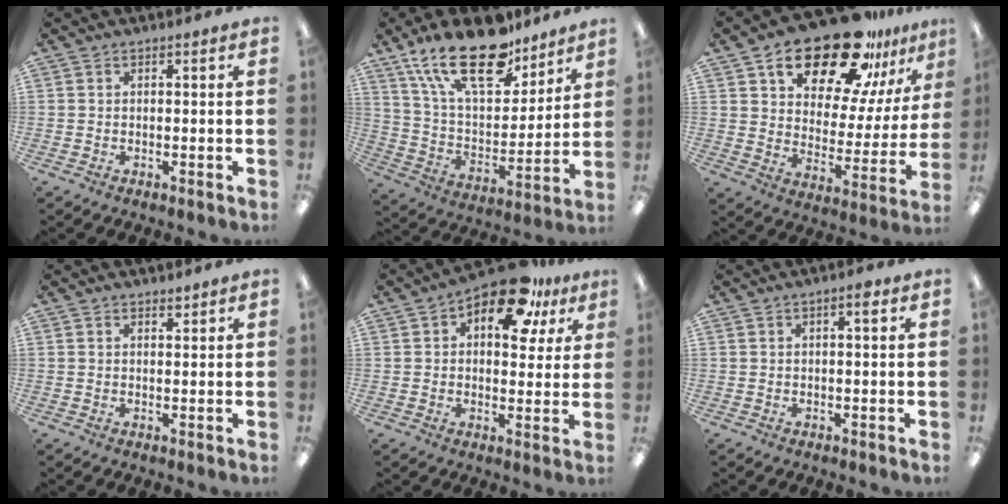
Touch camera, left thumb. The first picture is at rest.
{"total": 22.6, "force": [15.5, 10.0, 13.0], "torque": [-0.239, -0.083, 0.273]}
{"total": 23.1, "force": [17.1, 9.7, 12.2], "torque": [-0.198, -0.108, 0.292]}
{"total": 1.5, "force": [1.4, 0.4, 0.2], "torque": [0.003, -0.005, 0.024]}
{"total": 14.7, "force": [8.3, 7.2, 9.7], "torque": [-0.131, -0.032, 0.139]}
{"total": 2.5, "force": [1.2, 0.7, 2.1], "torque": [-0.029, -0.002, 0.016]}